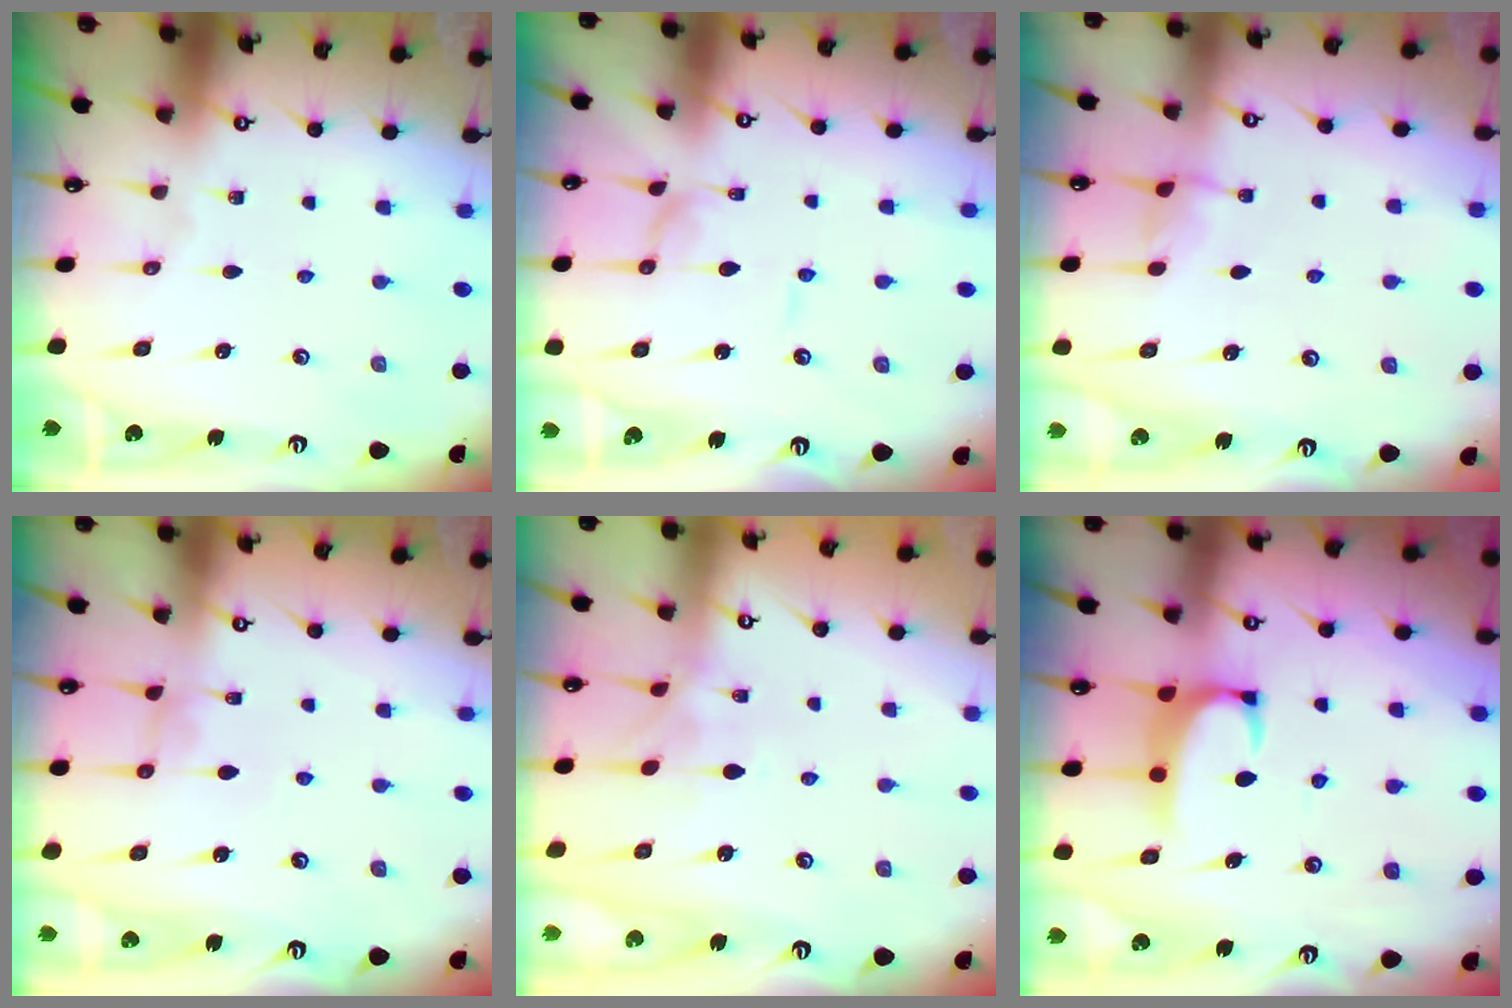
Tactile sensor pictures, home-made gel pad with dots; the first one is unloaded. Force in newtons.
{"total": 0.0}
{"total": 4.2, "press": 4.2, "slide": 0.3}
{"total": 1.0, "press": 0.9, "slide": 0.4}
{"total": 2.0, "press": 1.8, "slide": 0.9}
{"total": 2.0, "press": 2.0, "slide": 0.3}